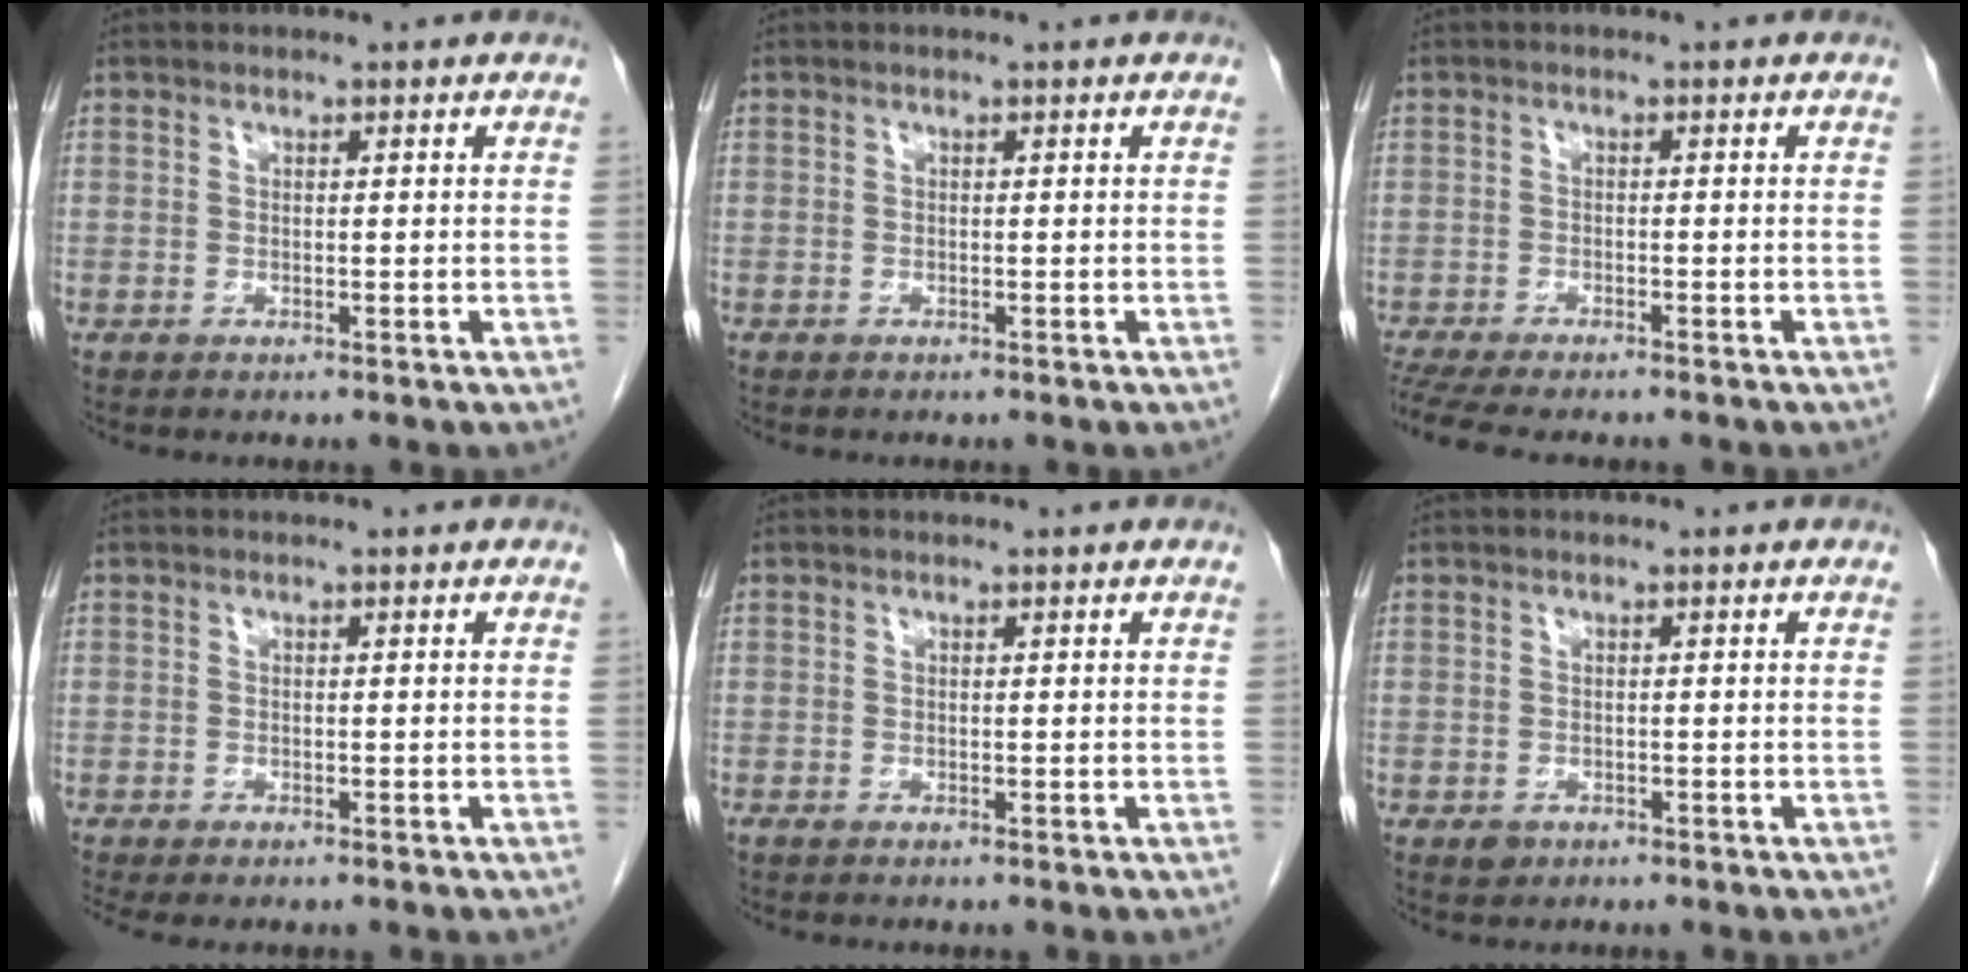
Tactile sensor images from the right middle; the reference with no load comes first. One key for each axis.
{"total": 0.0}
{"total": 4.5, "fx": -3.7, "fy": 0.7, "fz": 2.5, "tx": -0.042, "ty": -0.005, "tz": -0.061}
{"total": 2.1, "fx": -1.7, "fy": 0.6, "fz": 1.1, "tx": -0.010, "ty": -0.005, "tz": -0.021}
{"total": 0.0}
{"total": 1.3, "fx": -0.7, "fy": 1.0, "fz": 0.4, "tx": -0.006, "ty": 0.003, "tz": -0.005}